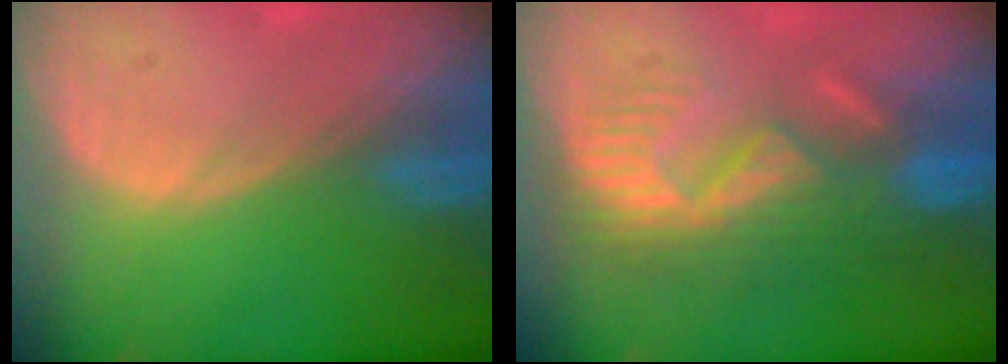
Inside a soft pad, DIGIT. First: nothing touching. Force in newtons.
{"total": 8.9, "press": 8.4, "slide": 3.0}